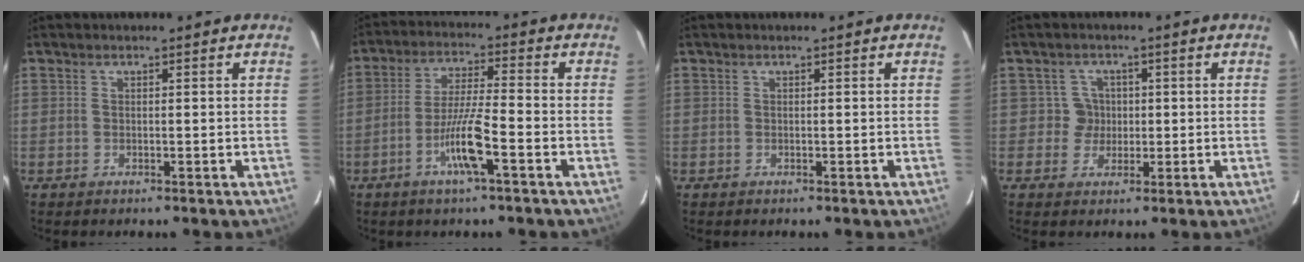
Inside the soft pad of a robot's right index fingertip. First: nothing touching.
{"total": 8.1, "force": [-3.5, 0.1, 7.3], "torque": [-0.142, -0.003, -0.068]}
{"total": 0.0}
{"total": 3.2, "force": [0.2, 3.2, -0.1], "torque": [0.013, 0.009, 0.001]}